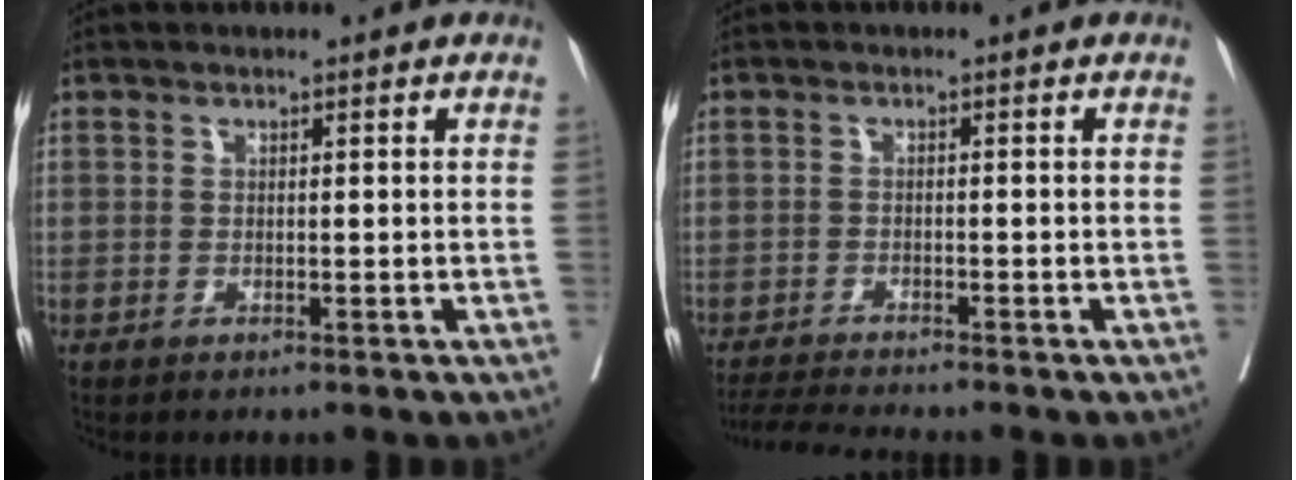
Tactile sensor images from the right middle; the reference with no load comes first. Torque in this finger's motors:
{"motor_torque": [0.13, -0.03, 0.00, 0.00]}